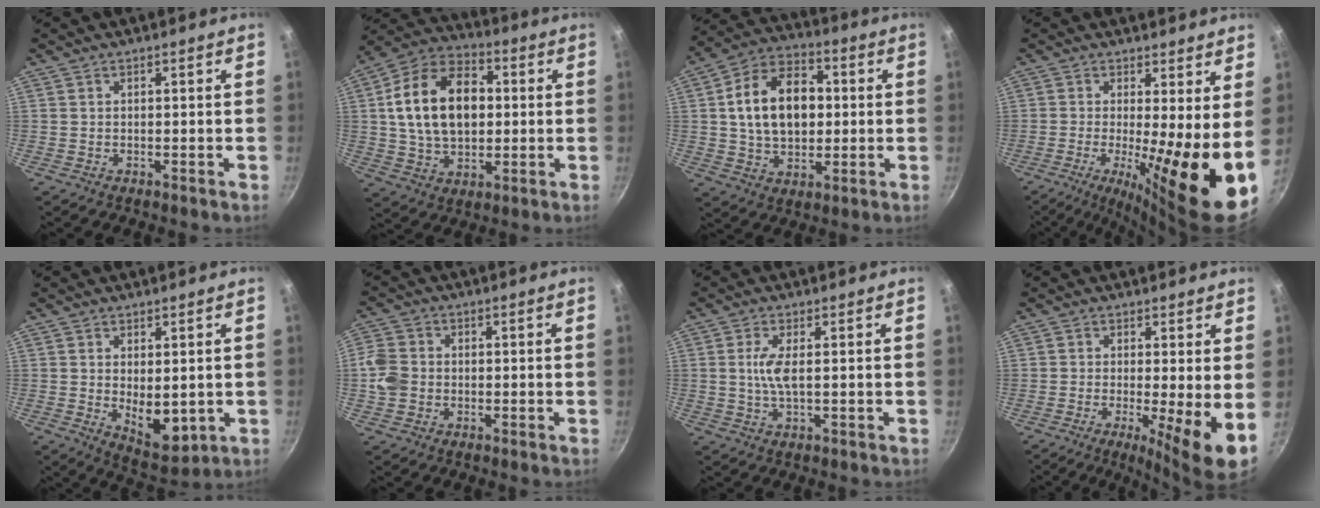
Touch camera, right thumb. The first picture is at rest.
{"total": 18.6, "force": [2.0, 12.4, 13.7], "torque": [-0.209, 0.020, 0.026]}
{"total": 16.7, "force": [1.6, 11.4, 12.0], "torque": [-0.172, 0.019, 0.019]}
{"total": 14.7, "force": [-0.7, 2.8, 14.4], "torque": [-0.207, -0.029, -0.011]}
{"total": 8.3, "force": [0.0, 4.4, 7.0], "torque": [-0.086, -0.023, 0.018]}
{"total": 5.9, "force": [-1.0, 5.0, 3.0], "torque": [-0.054, 0.010, -0.031]}
{"total": 4.4, "force": [0.3, 1.2, 4.2], "torque": [-0.096, 0.000, 0.008]}
{"total": 8.5, "force": [-1.0, 1.1, 8.4], "torque": [-0.121, -0.017, -0.016]}